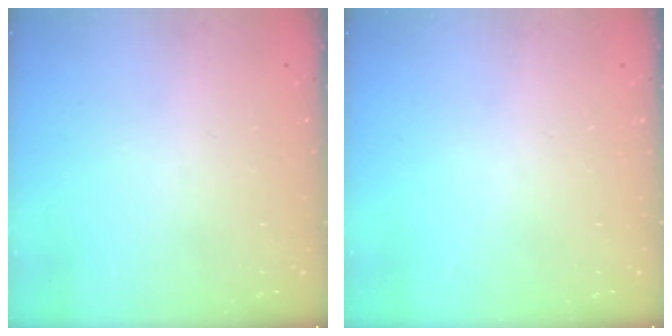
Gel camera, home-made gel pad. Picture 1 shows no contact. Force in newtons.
{"total": 0.0}